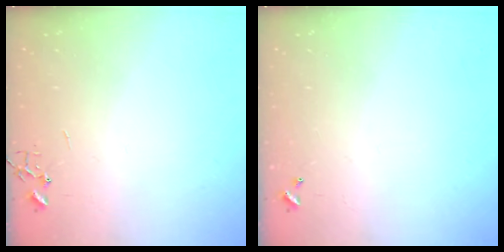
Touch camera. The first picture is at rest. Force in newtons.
{"total": 0.0}